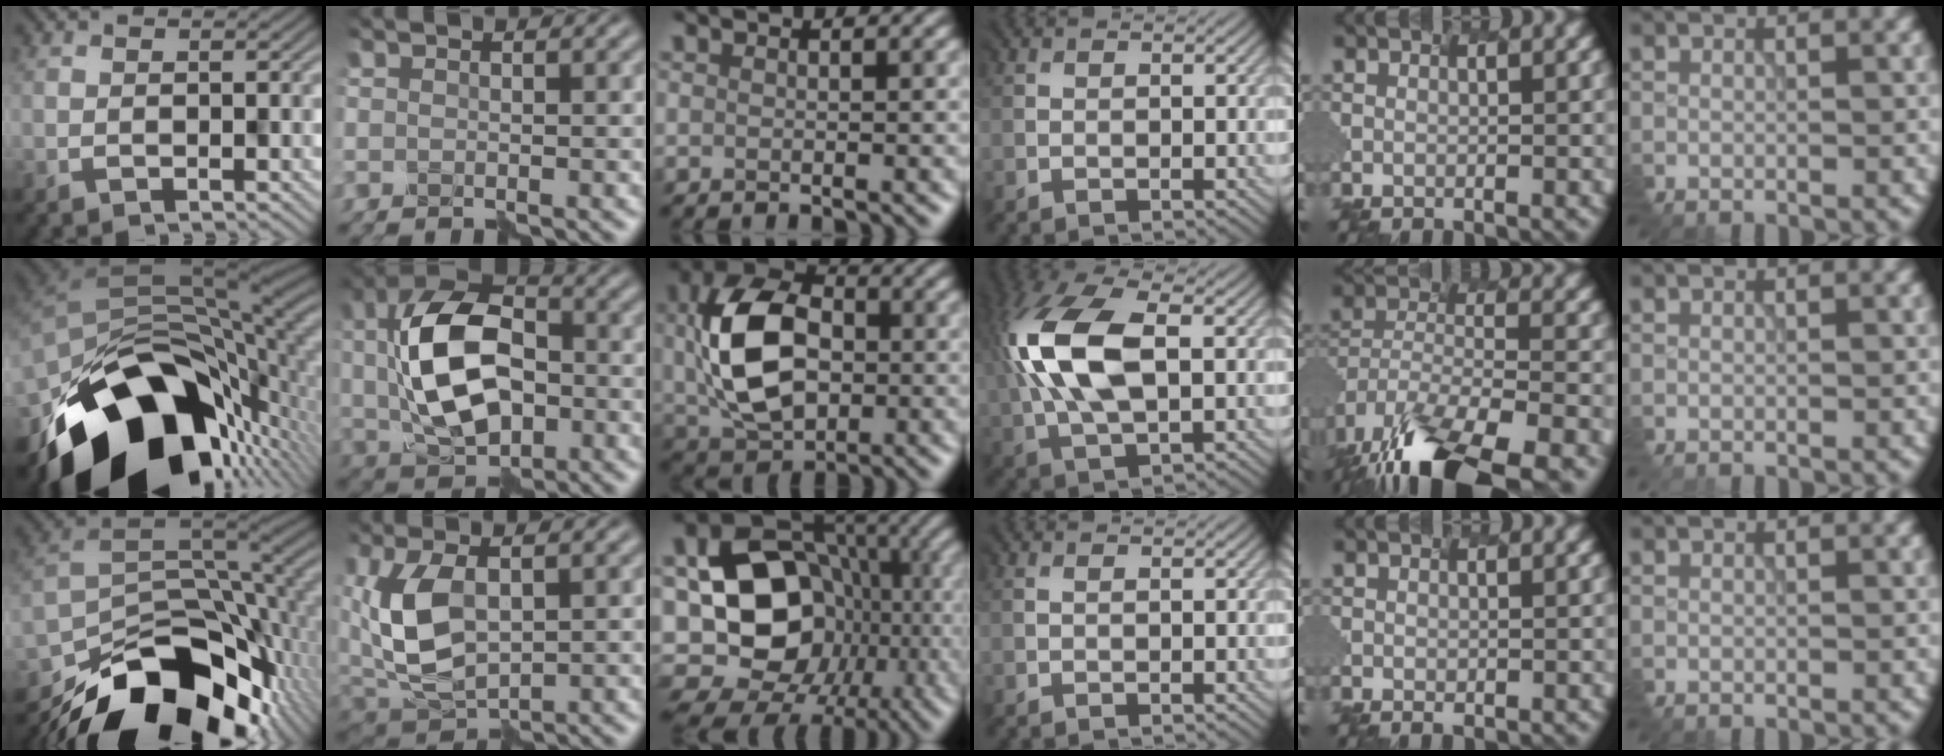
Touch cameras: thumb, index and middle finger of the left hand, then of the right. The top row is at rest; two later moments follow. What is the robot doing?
{"motion": "assemble", "object": "markers"}